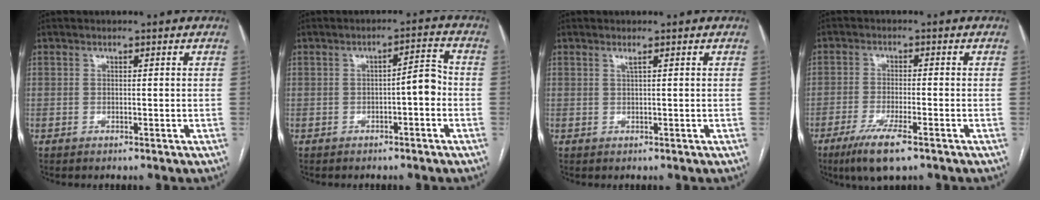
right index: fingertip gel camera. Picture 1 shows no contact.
{"total": 4.0, "force": [-1.0, 0.9, 3.8], "torque": [-0.049, 0.018, -0.014]}
{"total": 0.7, "force": [0.4, -0.2, 0.6], "torque": [-0.019, -0.001, 0.011]}
{"total": 7.0, "force": [-4.5, 0.8, 5.3], "torque": [-0.102, -0.017, -0.075]}